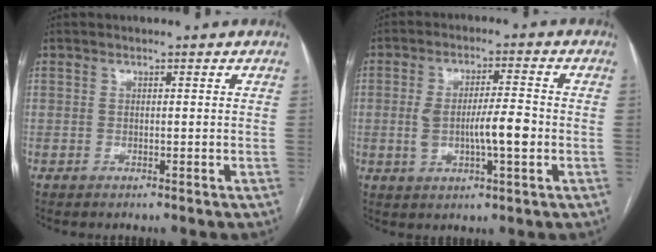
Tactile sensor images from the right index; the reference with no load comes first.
{"total": 7.9, "force": [-1.0, 1.8, 7.6], "torque": [-0.139, 0.010, -0.015]}